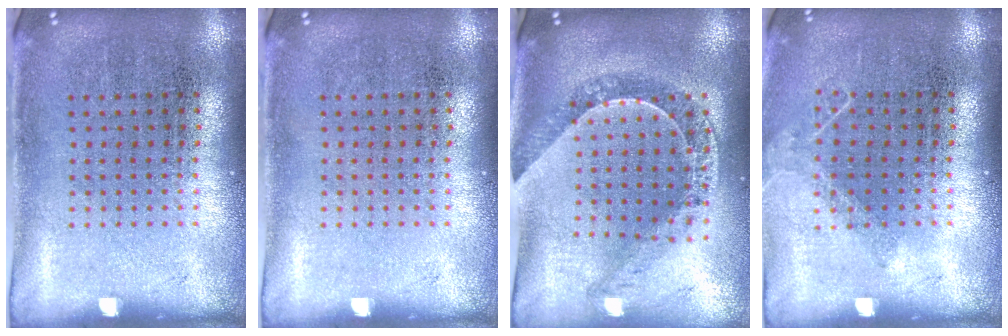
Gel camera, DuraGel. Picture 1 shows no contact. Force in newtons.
{"total": 0.0}
{"total": 1.2, "press": 1.2, "slide": 0.3}
{"total": 0.9, "press": 0.9, "slide": 0.1}